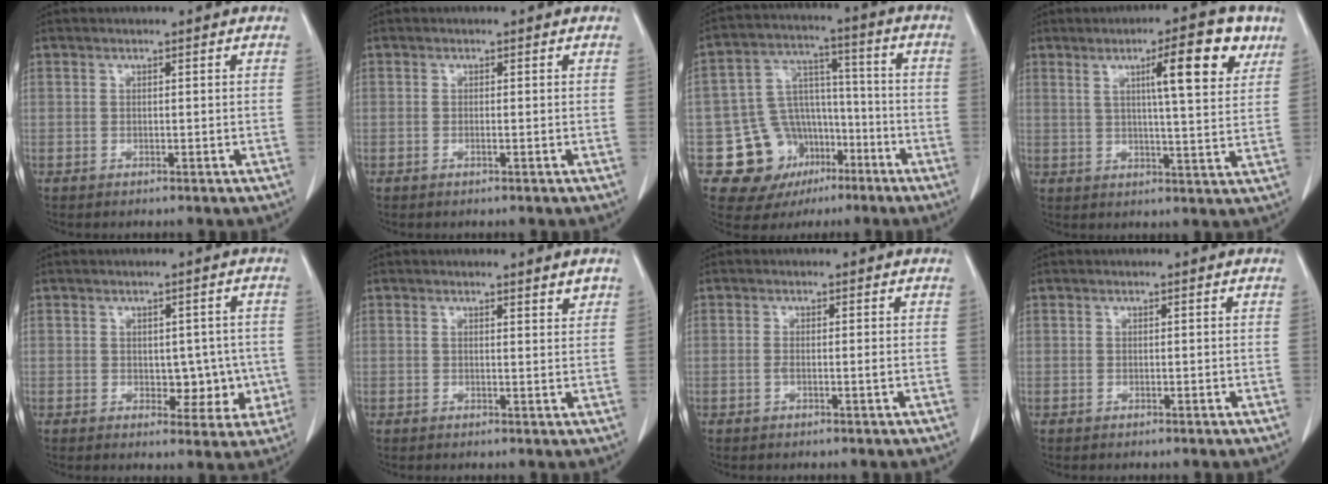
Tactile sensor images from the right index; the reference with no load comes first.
{"total": 0.0}
{"total": 13.5, "force": [-5.9, 11.2, 4.5], "torque": [-0.073, 0.052, -0.080]}
{"total": 10.9, "force": [5.1, 0.9, 9.6], "torque": [-0.138, 0.003, 0.066]}
{"total": 6.7, "force": [-0.5, 4.1, 5.2], "torque": [-0.041, 0.010, 0.007]}
{"total": 2.0, "force": [1.6, 0.2, 1.1], "torque": [-0.019, -0.005, 0.018]}
{"total": 1.0, "force": [-0.2, 0.0, 1.0], "torque": [-0.014, 0.001, -0.001]}
{"total": 0.0}